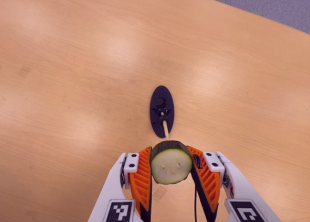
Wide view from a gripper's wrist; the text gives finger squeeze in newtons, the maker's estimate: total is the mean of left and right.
{"total": 11.4, "left": 11.0, "right": 11.8}